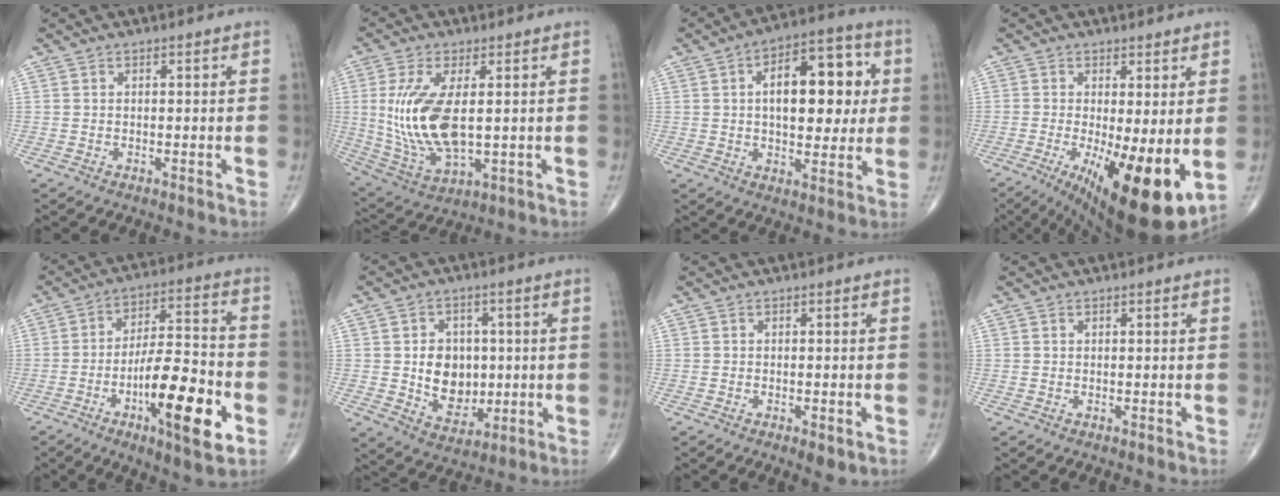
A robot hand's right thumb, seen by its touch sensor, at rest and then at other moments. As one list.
[{"total": 14.9, "force": [1.2, 6.6, 13.3], "torque": [-0.285, -0.018, 0.039]}, {"total": 17.0, "force": [2.9, 8.8, 14.3], "torque": [-0.169, 0.014, 0.039]}, {"total": 15.3, "force": [-3.0, 4.6, 14.3], "torque": [-0.205, -0.026, -0.028]}, {"total": 18.2, "force": [-6.2, 5.0, 16.4], "torque": [-0.257, 0.026, -0.096]}, {"total": 10.2, "force": [0.1, 8.0, 6.2], "torque": [-0.053, -0.002, 0.015]}, {"total": 2.5, "force": [-0.9, 0.9, 2.2], "torque": [-0.029, -0.001, -0.008]}, {"total": 0.0}]